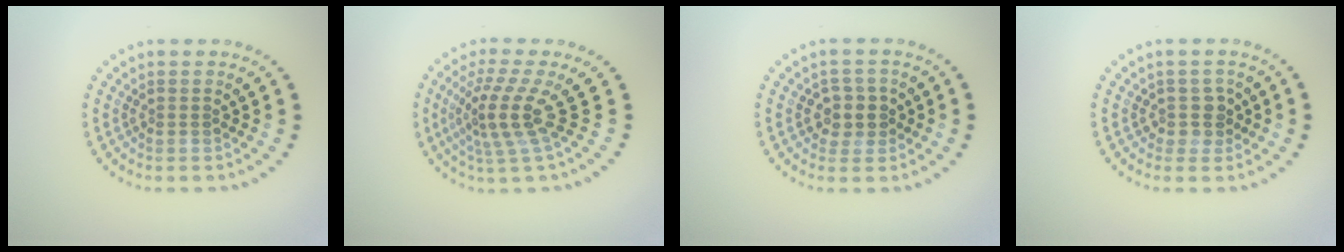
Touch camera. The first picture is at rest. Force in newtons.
{"total": 3.9, "press": 2.6, "slide": 2.8}
{"total": 2.2, "press": 2.0, "slide": 1.0}
{"total": 1.9, "press": 1.6, "slide": 0.9}